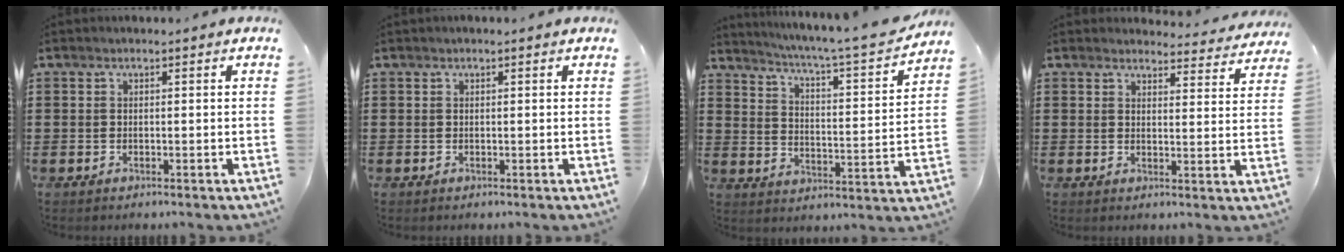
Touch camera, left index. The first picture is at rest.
{"total": 0.0}
{"total": 5.0, "force": [4.4, -0.5, 2.4], "torque": [-0.070, -0.041, 0.065]}
{"total": 3.5, "force": [3.4, 0.5, 0.4], "torque": [-0.013, -0.022, 0.059]}